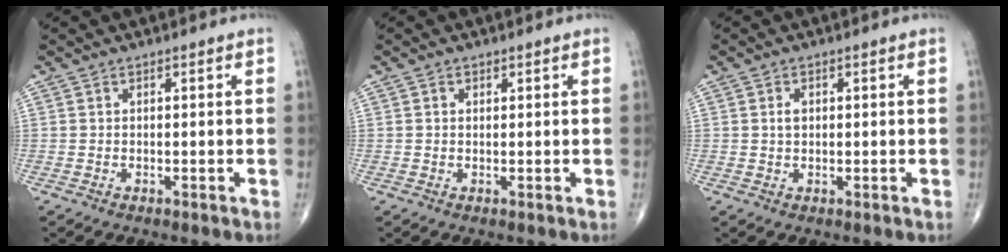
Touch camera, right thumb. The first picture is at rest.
{"total": 0.7, "force": [0.3, 0.6, 0.3], "torque": [-0.003, -0.001, 0.006]}
{"total": 1.7, "force": [0.4, 1.2, 1.2], "torque": [-0.018, 0.001, 0.007]}